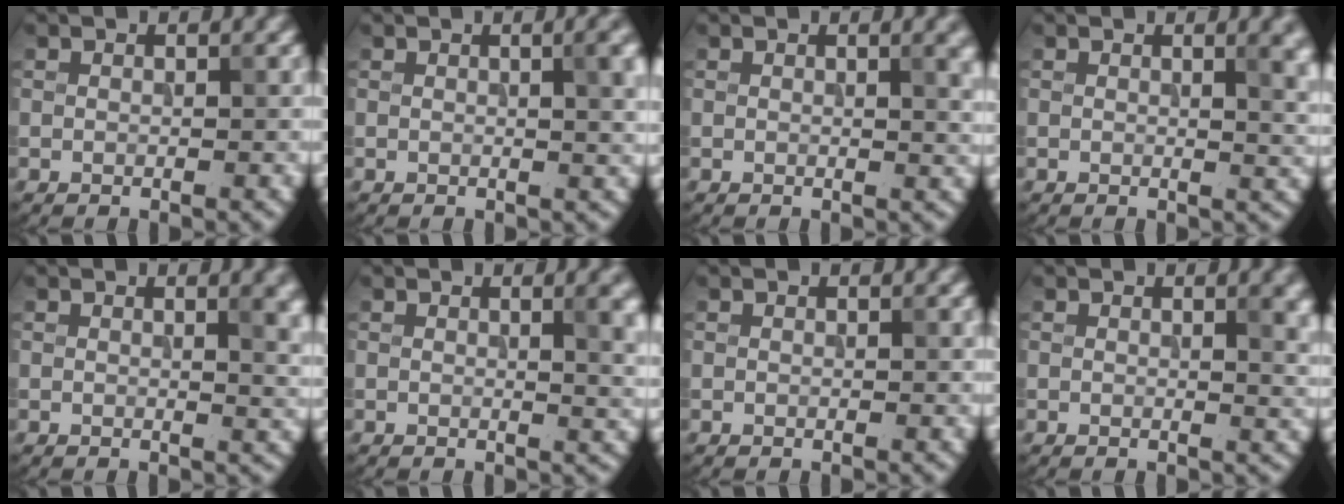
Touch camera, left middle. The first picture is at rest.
{"total": 3.7, "force": [1.0, 1.1, 3.4], "torque": [-0.041, 0.008, 0.012]}
{"total": 2.4, "force": [0.9, 0.6, 2.2], "torque": [-0.024, 0.001, 0.013]}
{"total": 3.4, "force": [1.2, 1.1, 2.9], "torque": [-0.027, 0.000, 0.015]}
{"total": 3.3, "force": [1.2, 1.1, 2.8], "torque": [-0.029, -0.002, 0.017]}
{"total": 3.4, "force": [1.0, 1.0, 3.1], "torque": [-0.031, 0.002, 0.012]}
{"total": 0.0}
{"total": 2.9, "force": [1.1, 0.9, 2.5], "torque": [-0.029, -0.002, 0.016]}